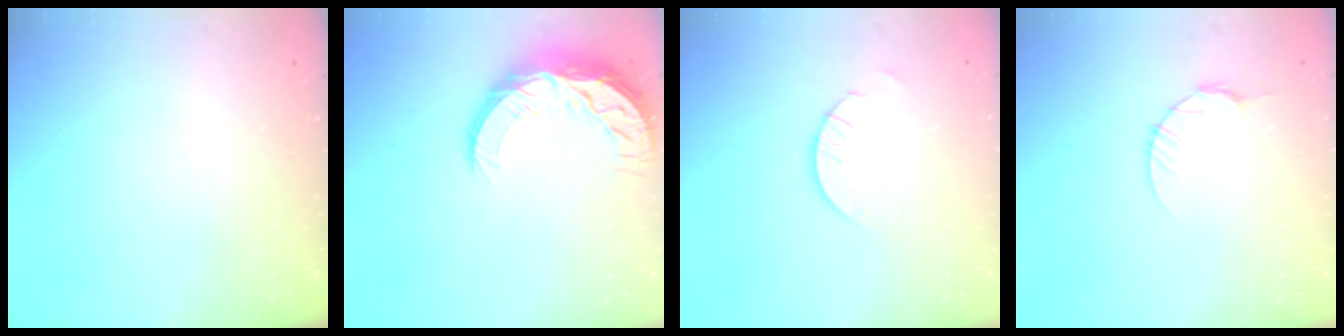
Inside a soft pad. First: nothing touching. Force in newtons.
{"total": 13.1, "press": 13.1, "slide": 0.6}
{"total": 2.6, "press": 2.6, "slide": 0.2}
{"total": 5.1, "press": 5.0, "slide": 0.6}